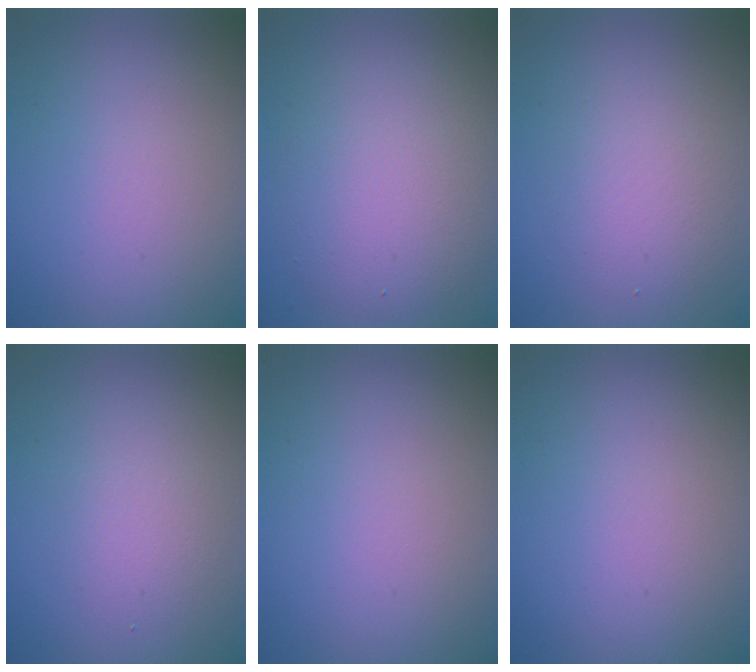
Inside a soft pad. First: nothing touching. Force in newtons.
{"total": 5.6, "press": 5.6, "slide": 0.5}
{"total": 3.3, "press": 3.3, "slide": 0.1}
{"total": 2.0, "press": 2.0, "slide": 0.1}
{"total": 0.0}
{"total": 0.0}